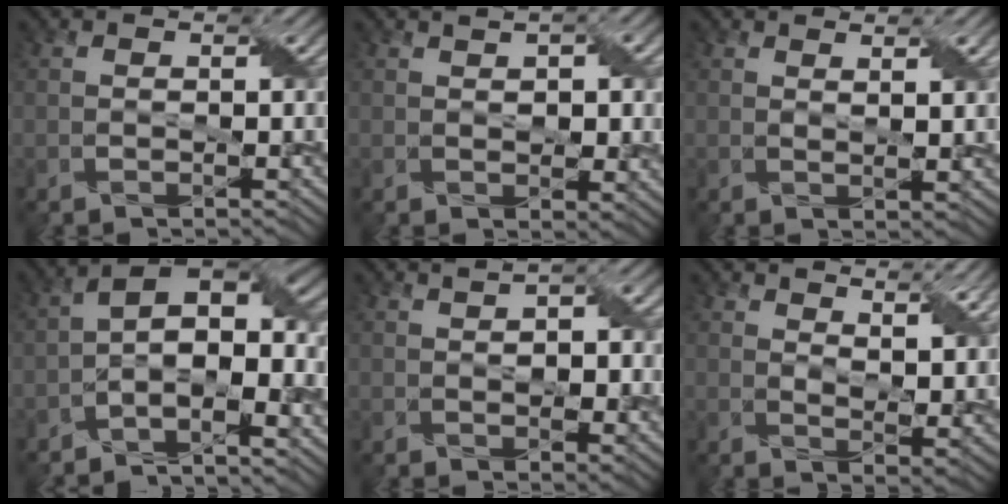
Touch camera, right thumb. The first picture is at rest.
{"total": 3.6, "force": [1.3, 2.1, 2.7], "torque": [-0.044, -0.005, 0.028]}
{"total": 2.5, "force": [1.4, 0.3, 2.0], "torque": [-0.037, -0.002, 0.027]}
{"total": 11.1, "force": [-3.1, 5.1, 9.4], "torque": [-0.150, 0.007, -0.055]}
{"total": 5.5, "force": [1.3, 2.9, 4.4], "torque": [-0.064, -0.002, 0.029]}
{"total": 7.7, "force": [5.5, 2.5, 4.7], "torque": [-0.087, -0.005, 0.088]}